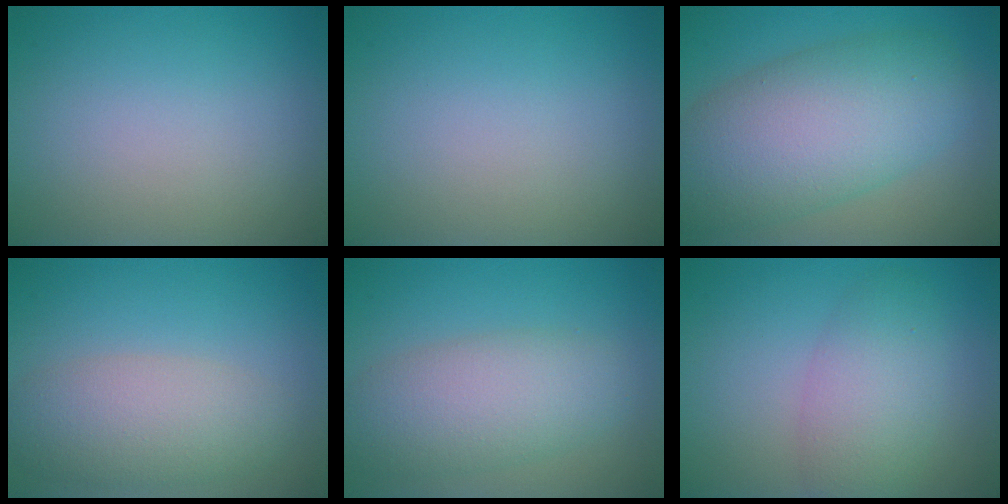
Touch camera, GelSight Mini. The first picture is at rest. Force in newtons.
{"total": 0.0}
{"total": 9.7, "press": 9.7, "slide": 0.4}
{"total": 5.0, "press": 5.0, "slide": 0.3}
{"total": 5.7, "press": 5.7, "slide": 0.3}
{"total": 4.3, "press": 4.3, "slide": 0.2}